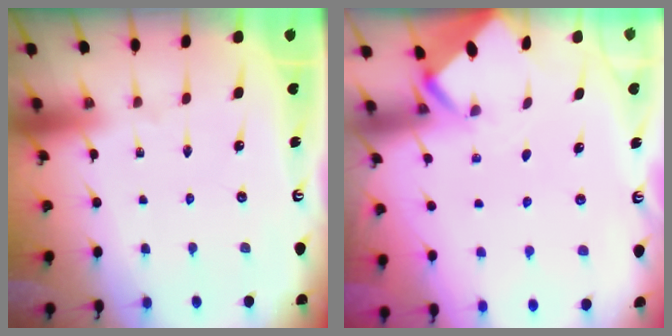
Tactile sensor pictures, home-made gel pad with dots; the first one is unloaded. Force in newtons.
{"total": 2.0, "press": 2.0, "slide": 0.2}